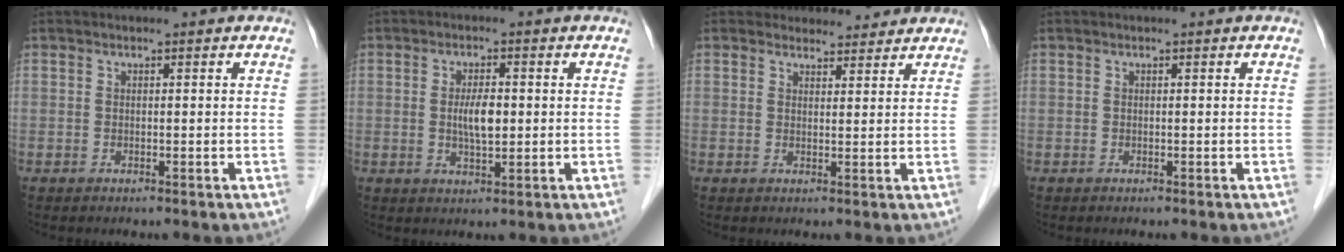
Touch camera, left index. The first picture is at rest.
{"total": 4.1, "force": [0.1, 1.2, 3.9], "torque": [-0.076, 0.001, 0.003]}
{"total": 4.7, "force": [4.4, 1.6, -0.1], "torque": [0.009, 0.007, 0.051]}
{"total": 0.0}